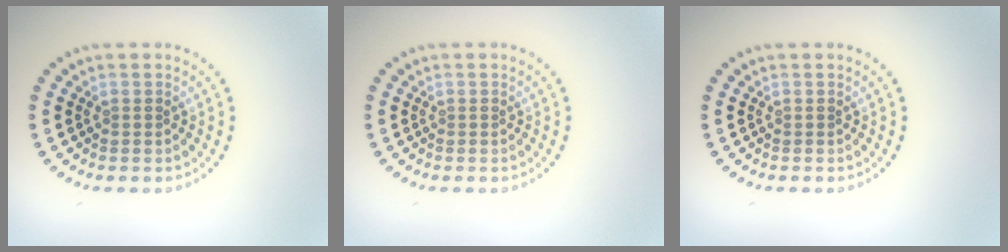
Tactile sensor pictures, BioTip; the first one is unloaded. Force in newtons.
{"total": 0.0}
{"total": 0.0}